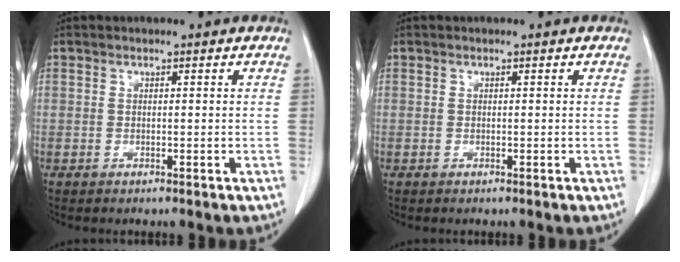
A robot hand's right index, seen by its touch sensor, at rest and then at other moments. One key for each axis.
{"total": 0.0}